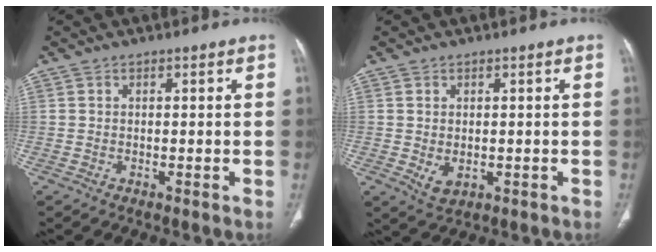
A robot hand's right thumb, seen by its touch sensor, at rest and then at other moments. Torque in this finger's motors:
{"motor_torque": [-0.40, 0.28, -0.08, 0.63, 0.10]}